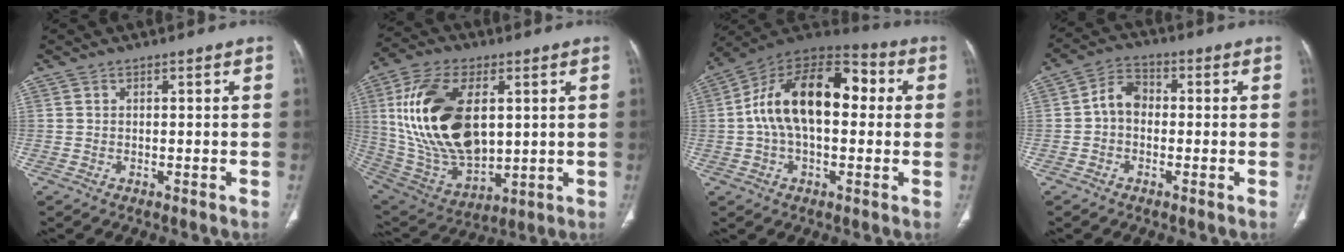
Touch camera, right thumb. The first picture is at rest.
{"total": 24.2, "force": [4.1, 13.7, 19.5], "torque": [-0.366, -0.019, 0.089]}
{"total": 19.7, "force": [2.0, 11.1, 16.1], "torque": [-0.260, 0.045, 0.025]}
{"total": 5.4, "force": [-0.5, 4.0, 3.5], "torque": [-0.046, 0.018, -0.021]}